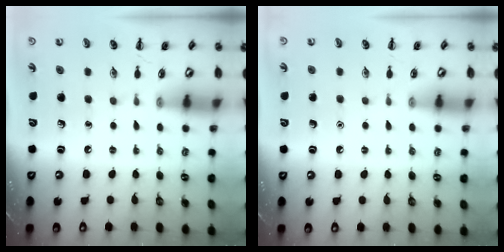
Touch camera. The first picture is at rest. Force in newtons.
{"total": 1.5, "press": 1.5, "slide": 0.1}